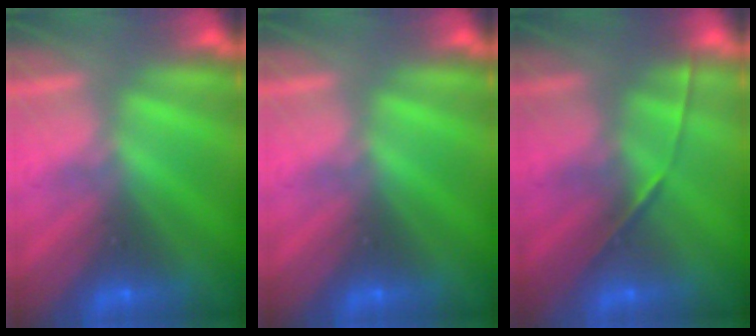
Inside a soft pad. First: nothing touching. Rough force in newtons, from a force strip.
{"total": 0.0}
{"total": 1.7}